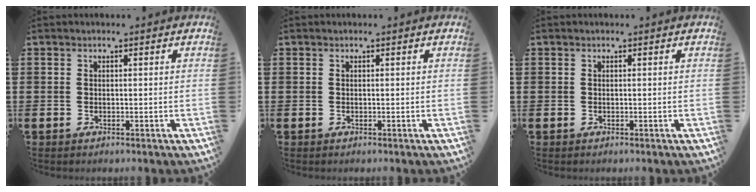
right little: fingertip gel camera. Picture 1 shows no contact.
{"total": 0.0}
{"total": 0.0}